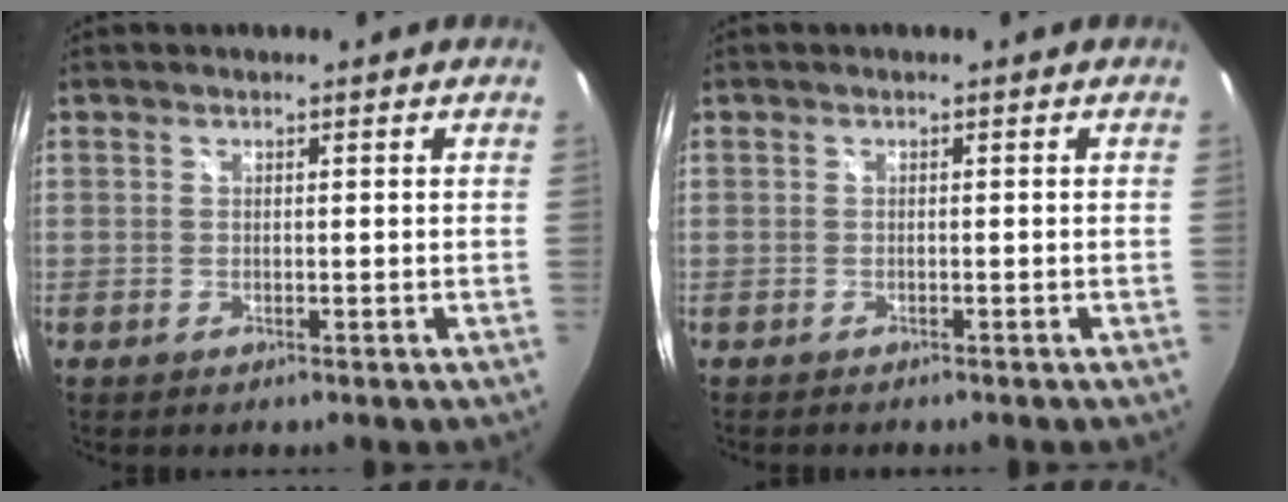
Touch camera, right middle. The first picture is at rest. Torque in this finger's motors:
{"motor_torque": [-0.15, -0.03, -0.05, 0.00]}